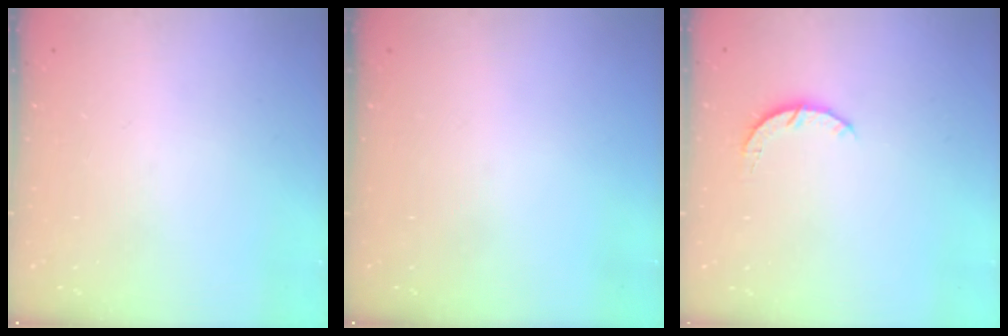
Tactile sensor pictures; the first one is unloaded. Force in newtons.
{"total": 0.0}
{"total": 3.0, "press": 3.0, "slide": 0.4}